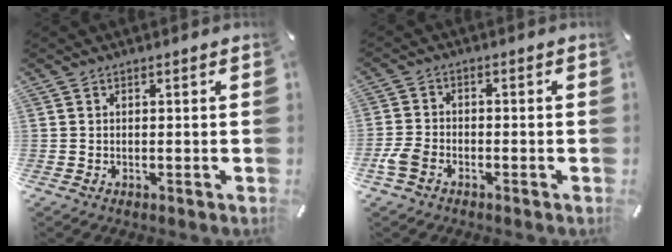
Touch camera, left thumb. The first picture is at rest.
{"total": 4.3, "force": [-2.5, 2.7, 2.3], "torque": [-0.060, 0.007, -0.051]}